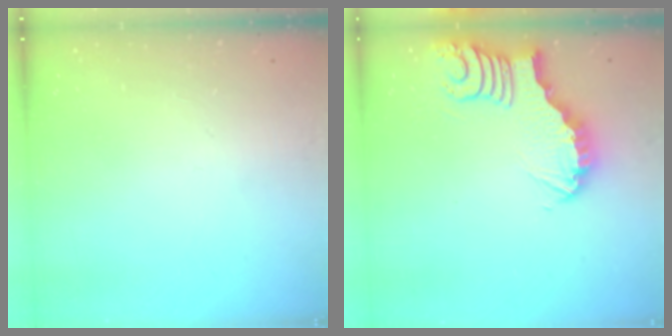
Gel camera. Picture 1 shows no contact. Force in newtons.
{"total": 3.9, "press": 3.9, "slide": 0.3}